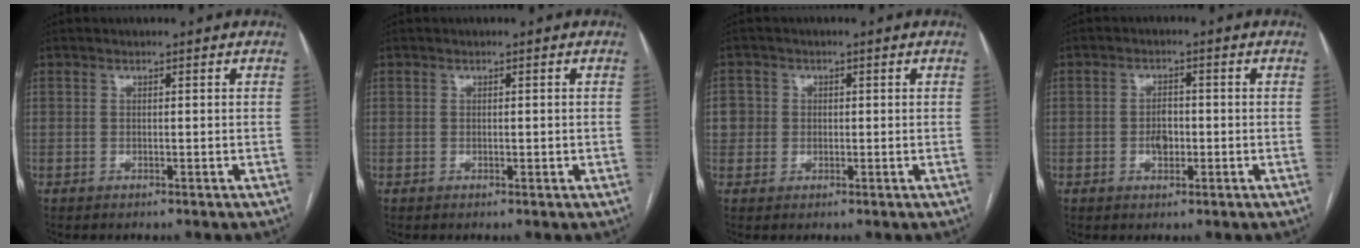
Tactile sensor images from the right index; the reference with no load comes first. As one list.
[{"total": 0.8, "force": [0.0, 0.4, 0.6], "torque": [-0.009, 0.000, 0.002]}, {"total": 3.3, "force": [0.3, 3.3, 0.3], "torque": [0.008, 0.011, 0.006]}, {"total": 3.0, "force": [-0.6, 1.8, 2.3], "torque": [-0.038, 0.004, -0.009]}]